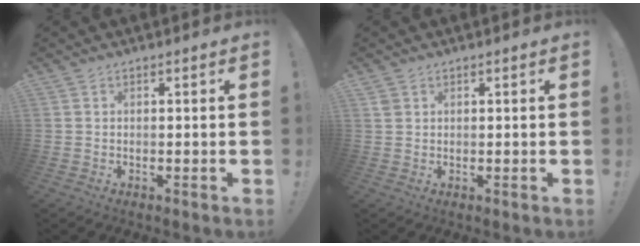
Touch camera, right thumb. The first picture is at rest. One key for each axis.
{"total": 1.8, "fx": 1.0, "fy": 1.3, "fz": 0.7, "tx": -0.012, "ty": 0.003, "tz": 0.020}